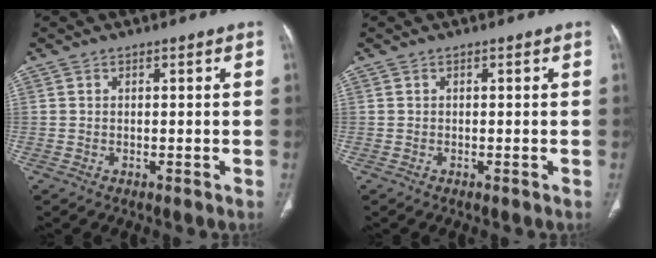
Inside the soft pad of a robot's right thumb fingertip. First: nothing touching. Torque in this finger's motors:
{"motor_torque": [0.00, 0.00, 0.00, 0.00, 0.03]}